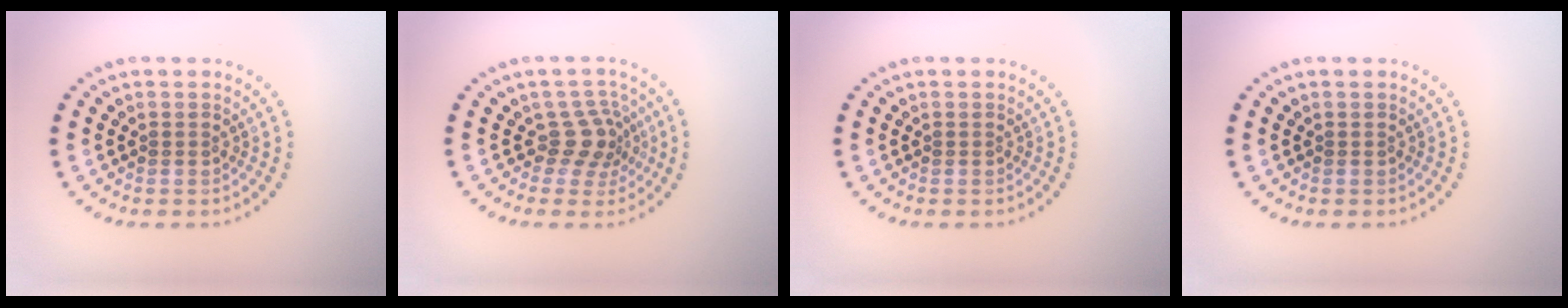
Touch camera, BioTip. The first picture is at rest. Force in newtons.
{"total": 2.9, "press": 2.1, "slide": 2.1}
{"total": 0.0}
{"total": 0.0}